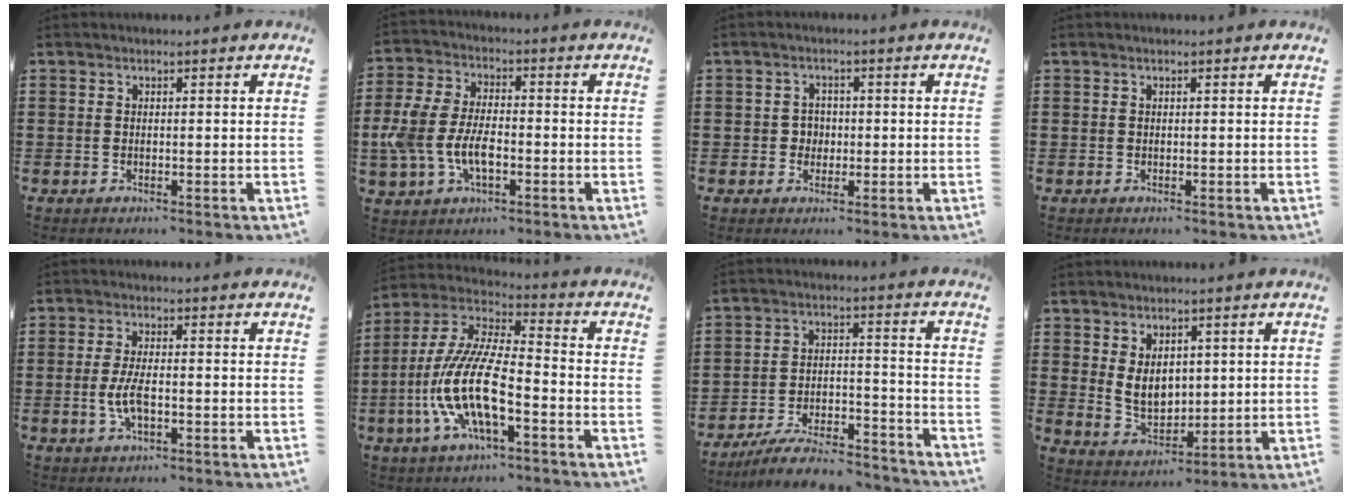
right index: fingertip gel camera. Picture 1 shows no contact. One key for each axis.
{"total": 8.0, "fx": -2.3, "fy": 4.3, "fz": 6.3, "tx": -0.165, "ty": -0.006, "tz": -0.054}
{"total": 2.2, "fx": -0.2, "fy": 2.1, "fz": 0.8, "tx": -0.022, "ty": 0.006, "tz": -0.007}
{"total": 0.0}
{"total": 4.7, "fx": -0.9, "fy": 1.7, "fz": 4.3, "tx": -0.097, "ty": -0.003, "tz": -0.022}
{"total": 13.2, "fx": -5.3, "fy": 4.4, "fz": 11.3, "tx": -0.271, "ty": -0.011, "tz": -0.109}
{"total": 8.4, "fx": -7.5, "fy": 1.1, "fz": 3.5, "tx": -0.062, "ty": 0.015, "tz": -0.145}
{"total": 5.6, "fx": 1.6, "fy": 4.0, "fz": 3.5, "tx": -0.062, "ty": 0.006, "tz": 0.028}